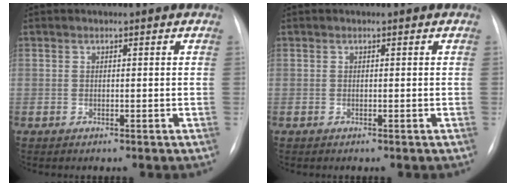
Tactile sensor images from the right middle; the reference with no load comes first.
{"total": 0.0}